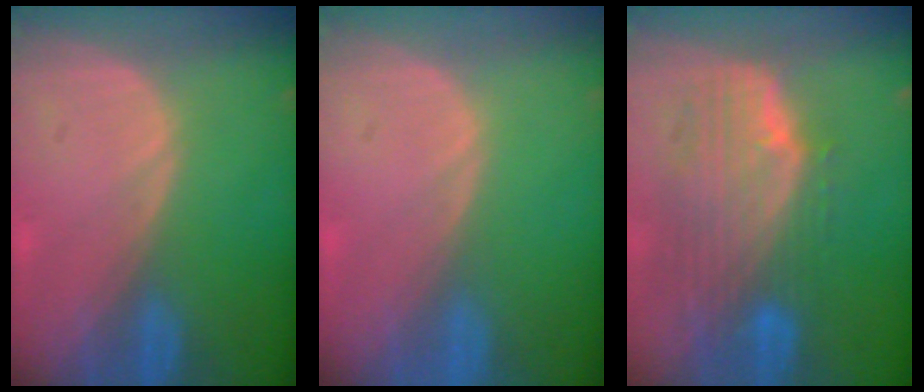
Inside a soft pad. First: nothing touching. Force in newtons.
{"total": 0.0}
{"total": 9.9, "press": 8.8, "slide": 4.5}